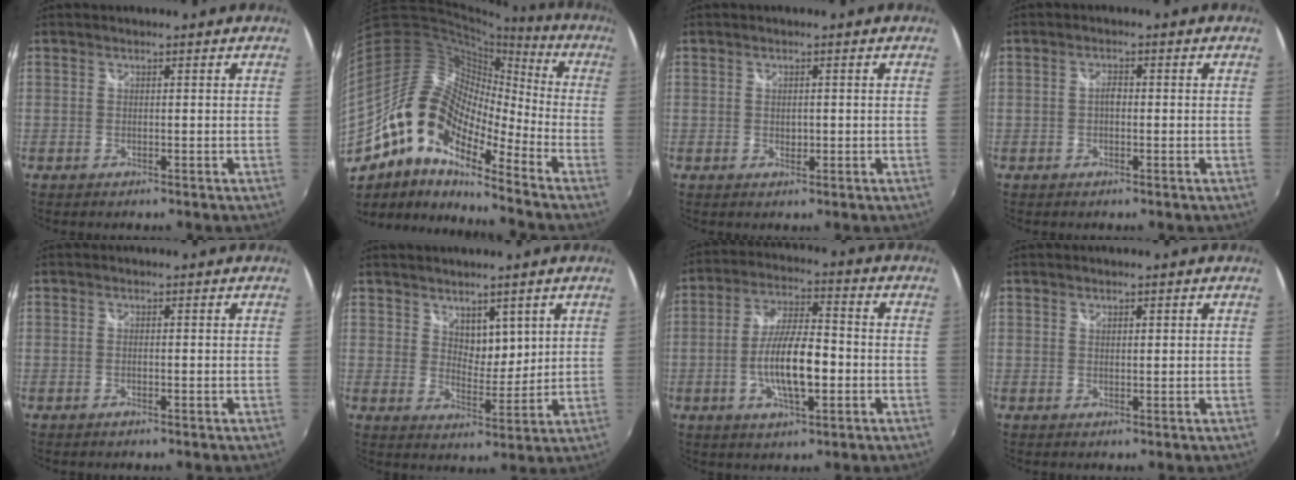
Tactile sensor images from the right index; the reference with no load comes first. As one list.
[{"total": 17.7, "force": [-10.2, 7.3, 12.5], "torque": [-0.203, -0.013, -0.207]}, {"total": 1.1, "force": [0.0, 0.9, 0.5], "torque": [-0.006, -0.001, 0.002]}, {"total": 1.1, "force": [-0.1, 0.5, 1.0], "torque": [-0.019, 0.004, -0.005]}, {"total": 0.5, "force": [-0.3, 0.0, 0.4], "torque": [-0.009, 0.000, -0.007]}, {"total": 5.5, "force": [3.4, 3.2, 2.9], "torque": [-0.032, -0.001, 0.062]}, {"total": 11.4, "force": [-2.7, 3.5, 10.5], "torque": [-0.203, -0.002, -0.046]}, {"total": 0.9, "force": [0.7, 0.4, 0.4], "torque": [-0.004, 0.001, 0.011]}]